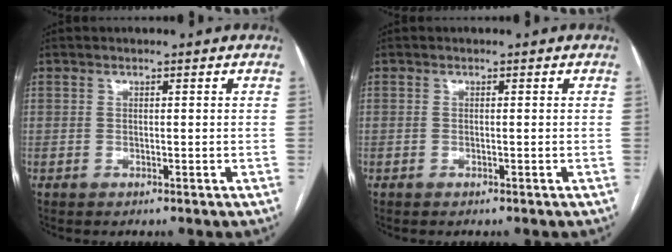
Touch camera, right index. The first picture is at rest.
{"total": 0.0}